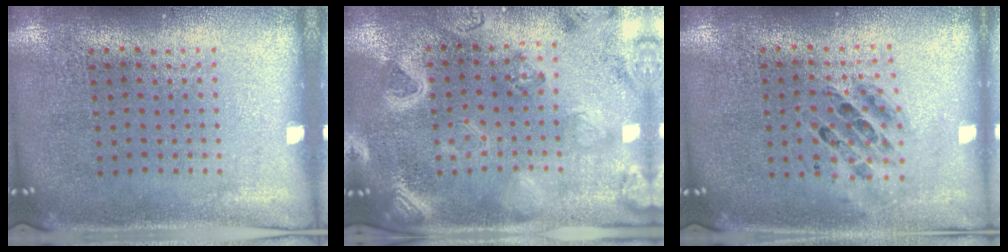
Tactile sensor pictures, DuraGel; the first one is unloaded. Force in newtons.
{"total": 3.2, "press": 3.1, "slide": 0.9}
{"total": 0.7, "press": 0.7, "slide": 0.1}